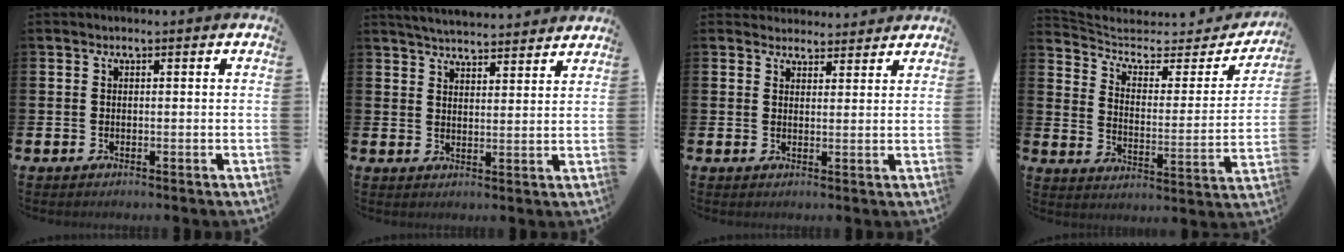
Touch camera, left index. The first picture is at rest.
{"total": 4.7, "force": [4.7, 0.1, 0.2], "torque": [-0.015, -0.030, 0.082]}
{"total": 3.2, "force": [3.0, 0.9, -0.3], "torque": [0.009, -0.017, 0.055]}
{"total": 5.7, "force": [4.6, 2.7, 2.0], "torque": [-0.062, -0.037, 0.073]}